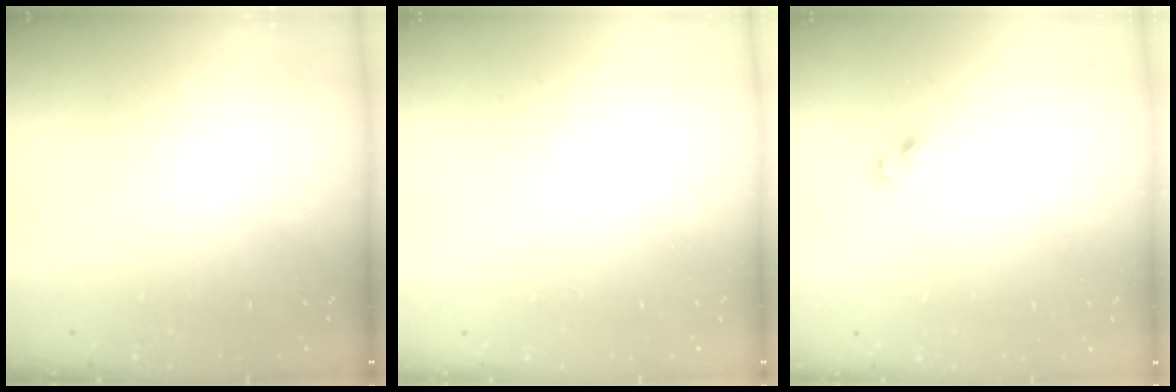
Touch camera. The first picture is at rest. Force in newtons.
{"total": 0.0}
{"total": 2.5, "press": 2.5, "slide": 0.3}